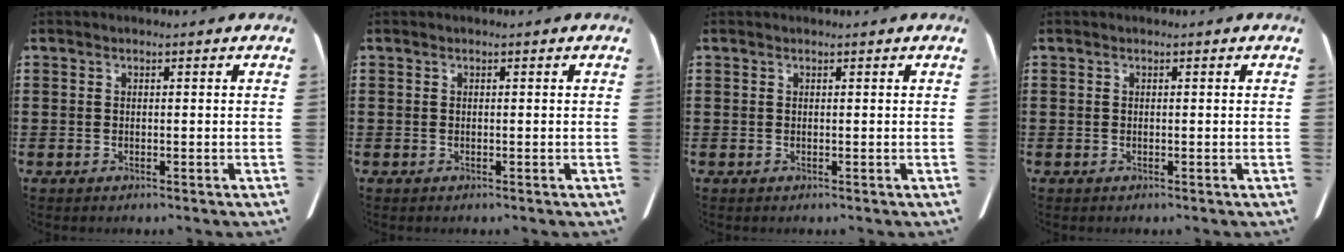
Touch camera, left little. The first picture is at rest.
{"total": 0.0}
{"total": 0.0}
{"total": 0.0}